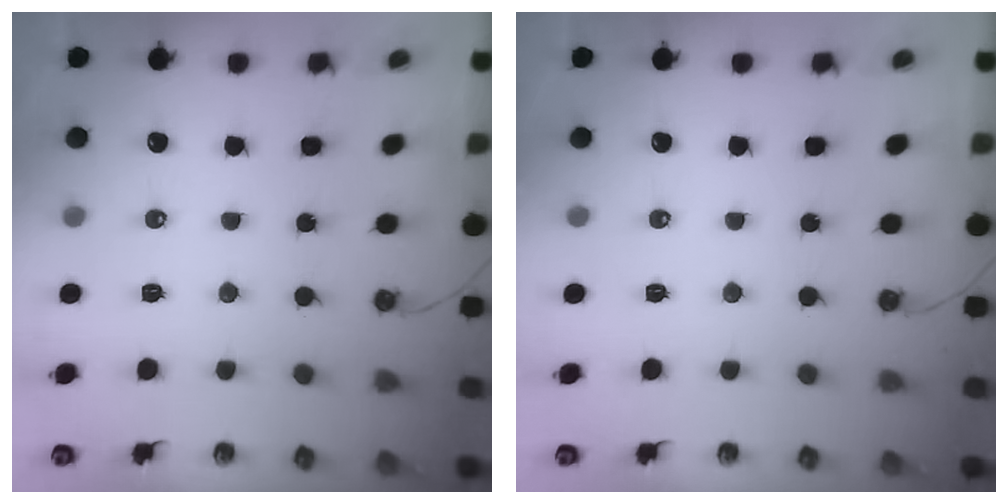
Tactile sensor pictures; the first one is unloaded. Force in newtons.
{"total": 0.0}